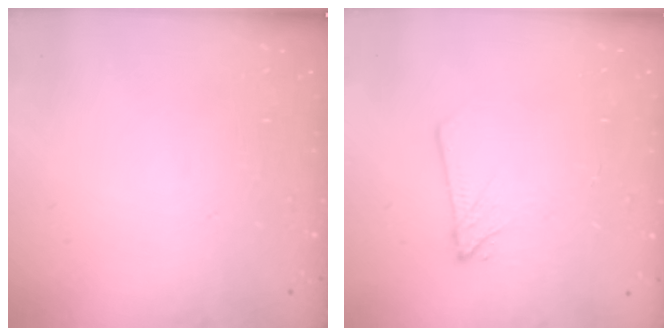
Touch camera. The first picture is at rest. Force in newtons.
{"total": 3.8, "press": 3.7, "slide": 0.6}